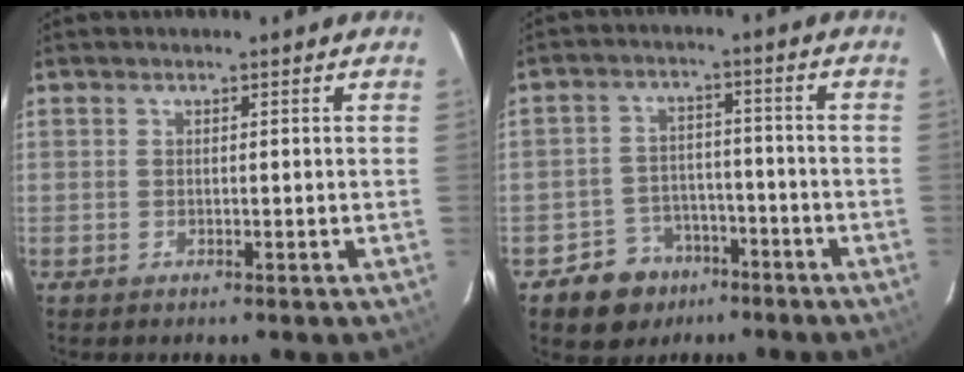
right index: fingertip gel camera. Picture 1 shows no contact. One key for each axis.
{"total": 8.1, "fx": -5.2, "fy": 6.1, "fz": 1.3, "tx": -0.042, "ty": 0.027, "tz": -0.068}